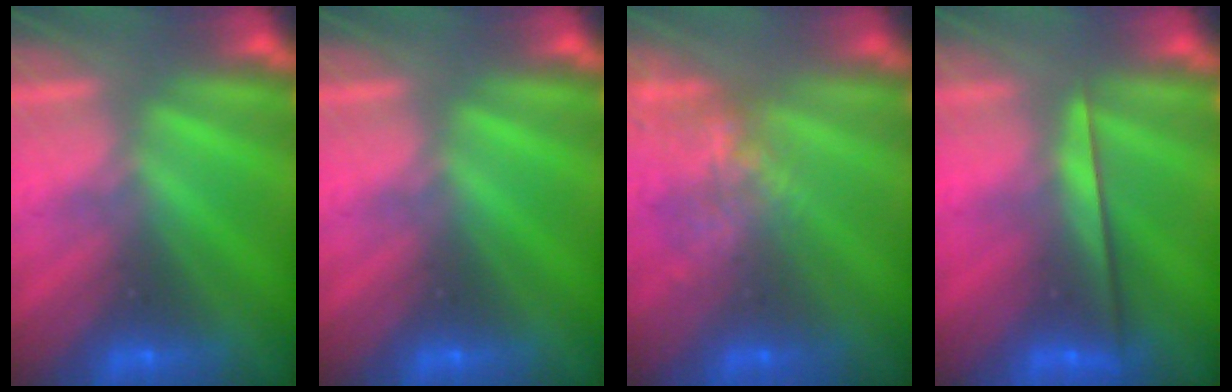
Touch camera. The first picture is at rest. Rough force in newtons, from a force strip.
{"total": 0.0}
{"total": 5.0}
{"total": 2.3}